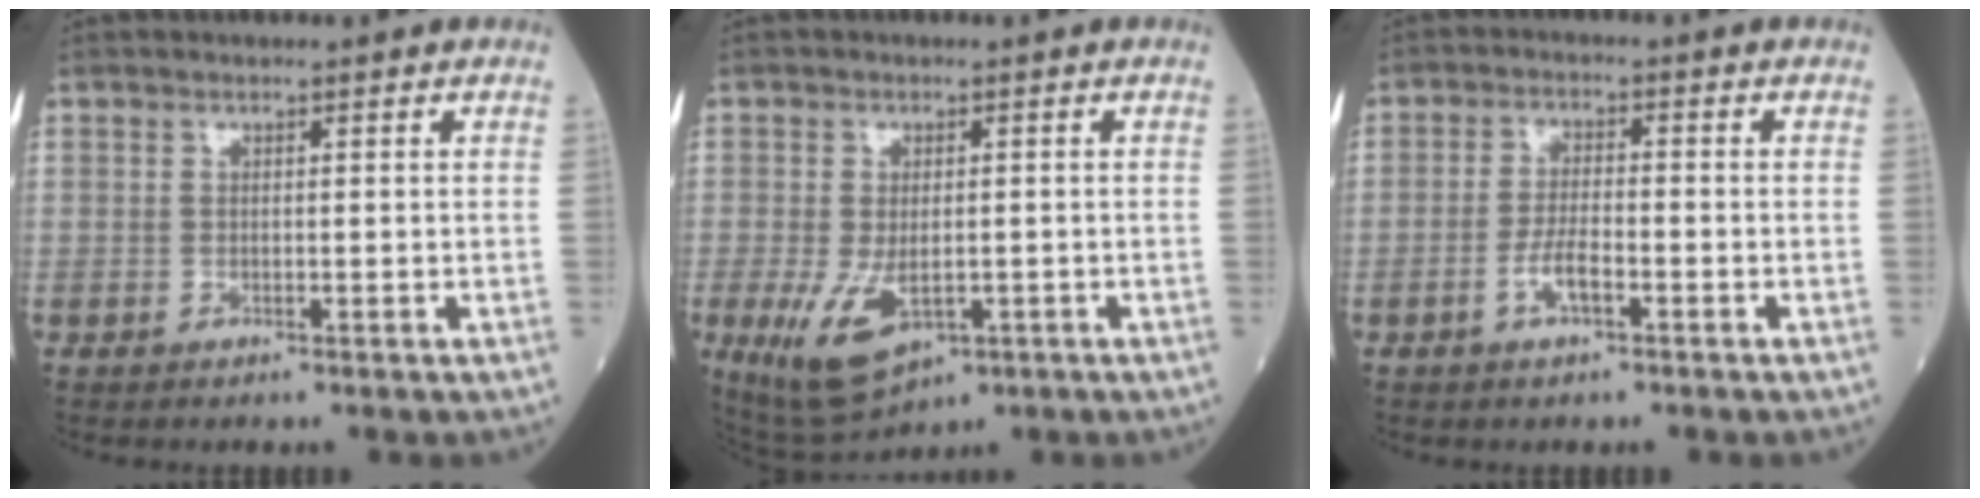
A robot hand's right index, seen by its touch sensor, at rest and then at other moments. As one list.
[{"total": 8.3, "force": [-2.8, 4.2, 6.6], "torque": [-0.131, -0.014, -0.033]}, {"total": 4.0, "force": [-1.9, 0.9, 3.4], "torque": [-0.065, 0.002, -0.037]}]